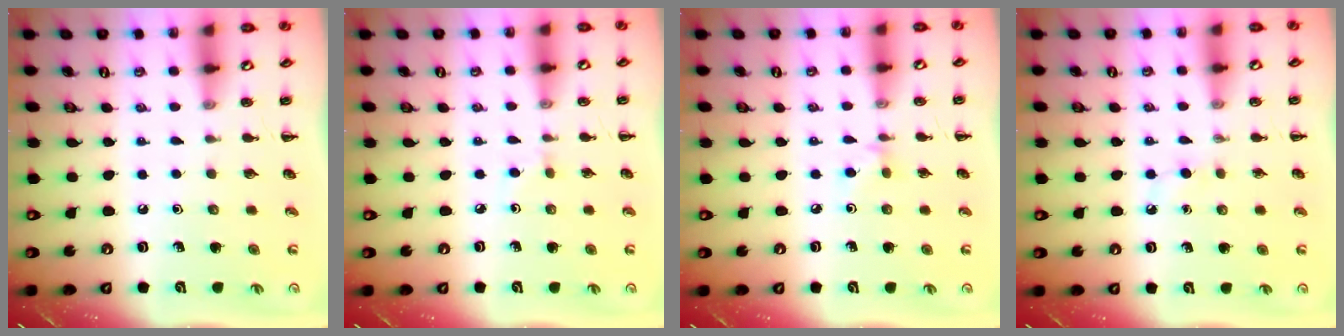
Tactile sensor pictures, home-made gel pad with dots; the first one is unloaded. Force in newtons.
{"total": 2.0, "press": 1.7, "slide": 1.0}
{"total": 2.9, "press": 2.6, "slide": 1.2}
{"total": 2.5, "press": 2.3, "slide": 1.0}